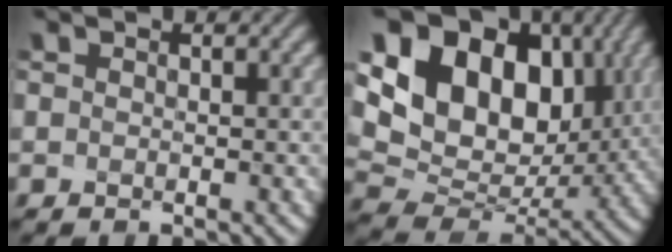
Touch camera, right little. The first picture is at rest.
{"total": 16.7, "force": [5.8, 12.3, 9.8], "torque": [-0.192, 0.048, 0.107]}